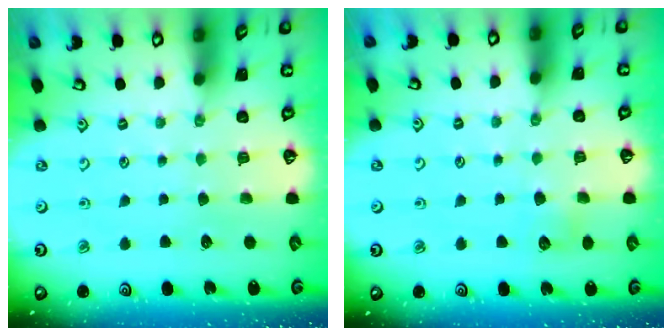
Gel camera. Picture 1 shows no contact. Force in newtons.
{"total": 5.2, "press": 5.2, "slide": 0.6}